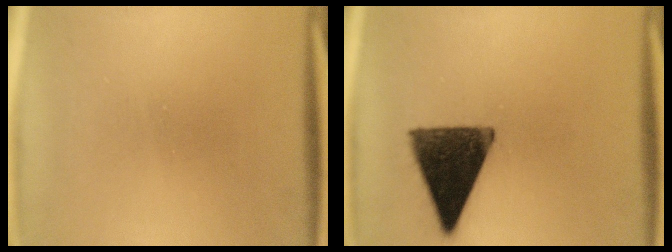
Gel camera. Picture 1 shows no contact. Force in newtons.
{"total": 13.7}